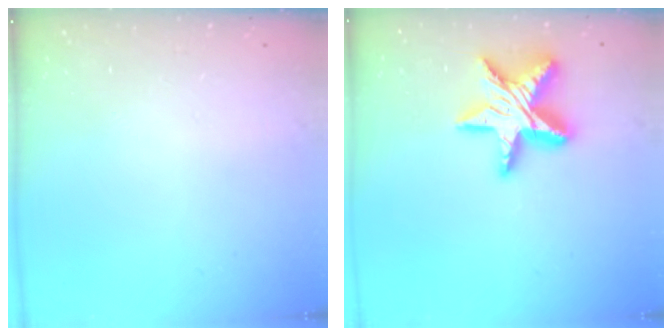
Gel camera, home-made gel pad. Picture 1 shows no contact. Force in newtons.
{"total": 16.1, "press": 16.1, "slide": 1.2}